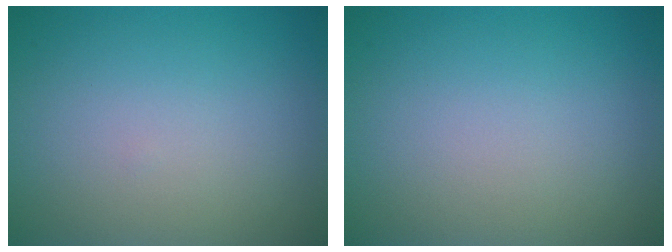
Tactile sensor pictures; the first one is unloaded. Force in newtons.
{"total": 0.0}